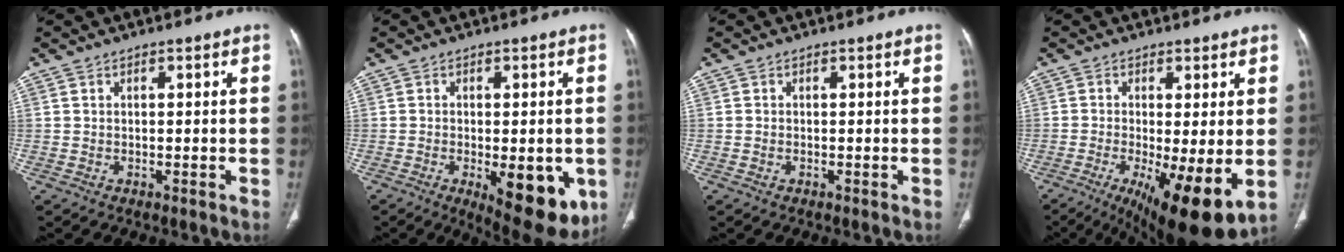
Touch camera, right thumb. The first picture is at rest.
{"total": 13.2, "force": [-4.1, 5.5, 11.3], "torque": [-0.125, -0.014, -0.038]}
{"total": 0.0}
{"total": 13.6, "force": [-3.6, 3.7, 12.6], "torque": [-0.180, -0.025, -0.043]}